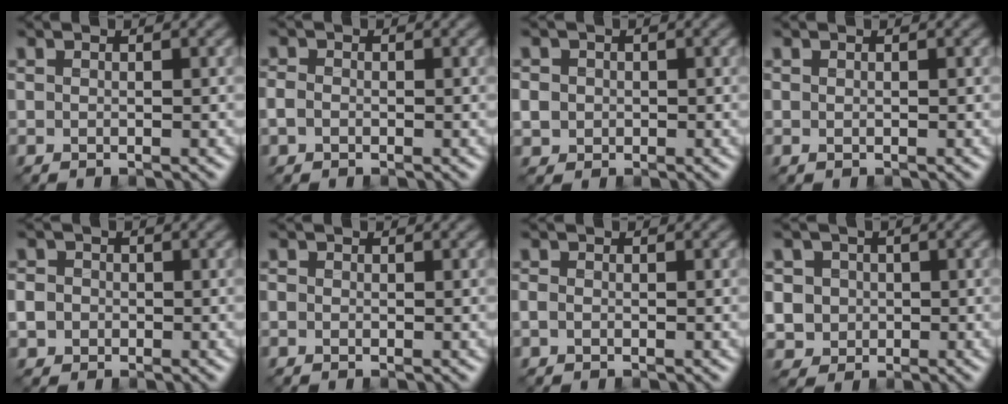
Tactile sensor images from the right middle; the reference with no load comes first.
{"total": 1.3, "force": [-0.3, 0.9, 0.8], "torque": [-0.020, 0.000, -0.011]}
{"total": 2.9, "force": [0.2, 2.6, 1.1], "torque": [-0.020, 0.014, -0.006]}
{"total": 0.0}
{"total": 4.4, "force": [-0.8, 4.0, 1.6], "torque": [-0.039, 0.011, -0.037]}
{"total": 0.6, "force": [-0.2, 0.5, 0.2], "torque": [-0.003, -0.003, -0.004]}
{"total": 0.8, "force": [-0.2, 0.6, 0.6], "torque": [-0.015, 0.000, -0.007]}
{"total": 5.6, "force": [0.4, 5.3, 1.8], "torque": [-0.047, 0.029, -0.007]}